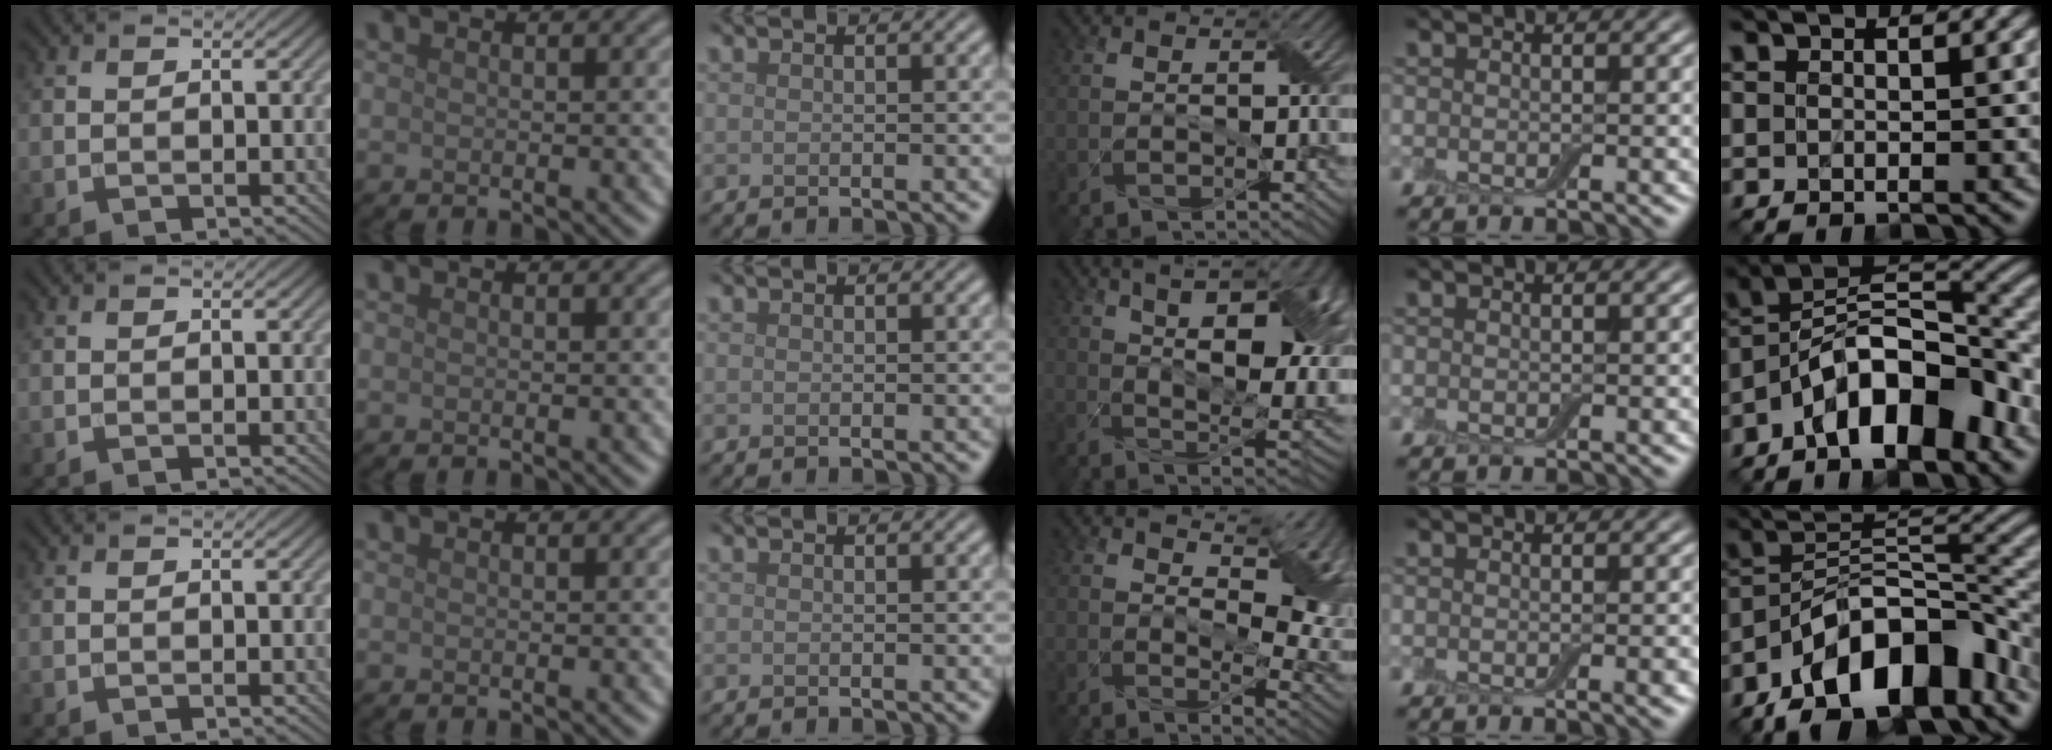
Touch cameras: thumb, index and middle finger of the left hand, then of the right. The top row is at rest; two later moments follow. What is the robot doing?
{"motion": "wrap", "object": "adhesive wrap"}